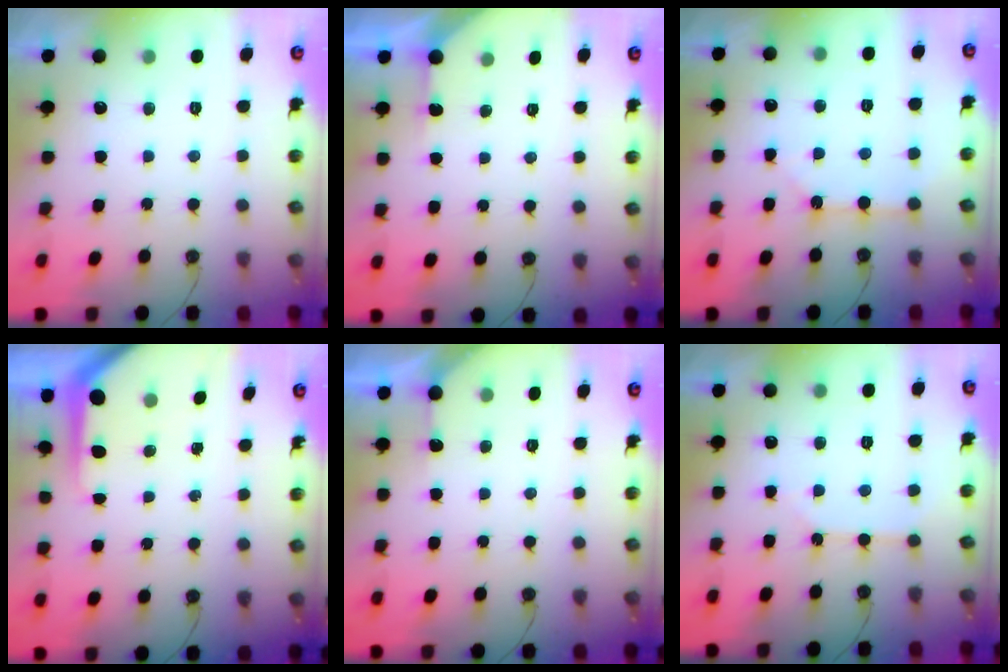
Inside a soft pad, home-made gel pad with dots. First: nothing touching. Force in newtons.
{"total": 2.0, "press": 1.9, "slide": 0.2}
{"total": 2.9, "press": 2.9, "slide": 0.5}
{"total": 5.4, "press": 5.4, "slide": 0.4}
{"total": 2.3, "press": 2.3, "slide": 0.3}
{"total": 2.8, "press": 2.8, "slide": 0.5}